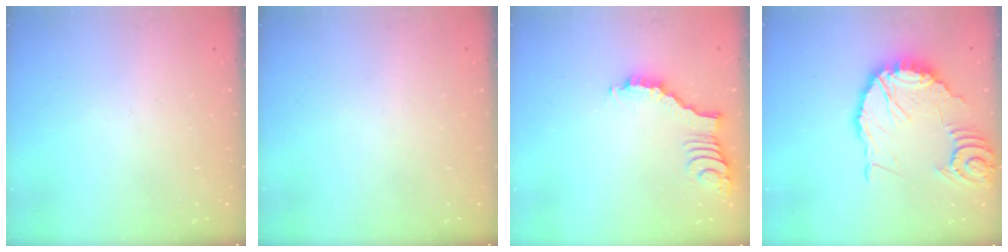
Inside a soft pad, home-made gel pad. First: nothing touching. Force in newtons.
{"total": 0.0}
{"total": 2.6, "press": 2.6, "slide": 0.4}
{"total": 15.2, "press": 15.1, "slide": 1.9}